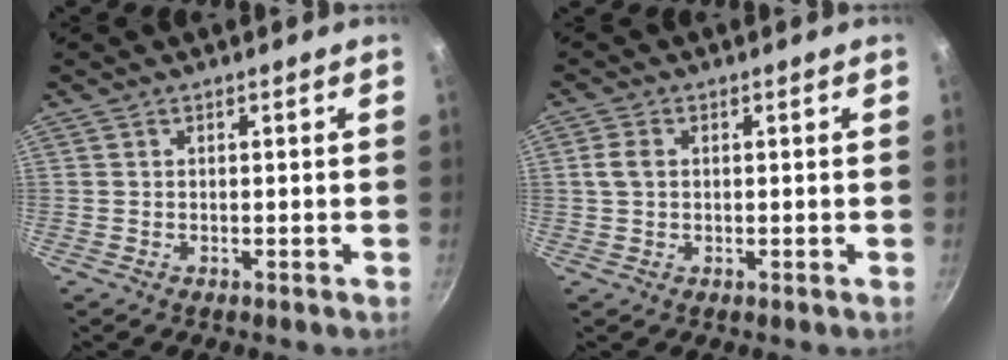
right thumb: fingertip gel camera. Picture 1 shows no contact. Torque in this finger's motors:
{"motor_torque": [0.10, 0.09, 0.28, 0.26, 0.09]}